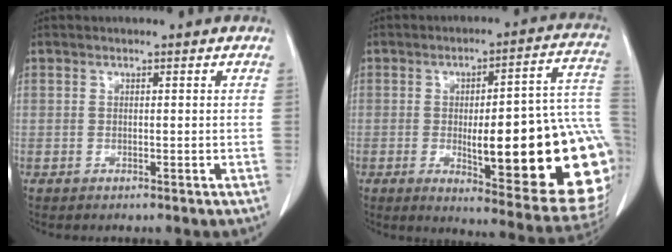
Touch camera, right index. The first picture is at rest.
{"total": 27.5, "force": [-4.5, 5.2, 26.6], "torque": [-0.247, 0.010, -0.049]}